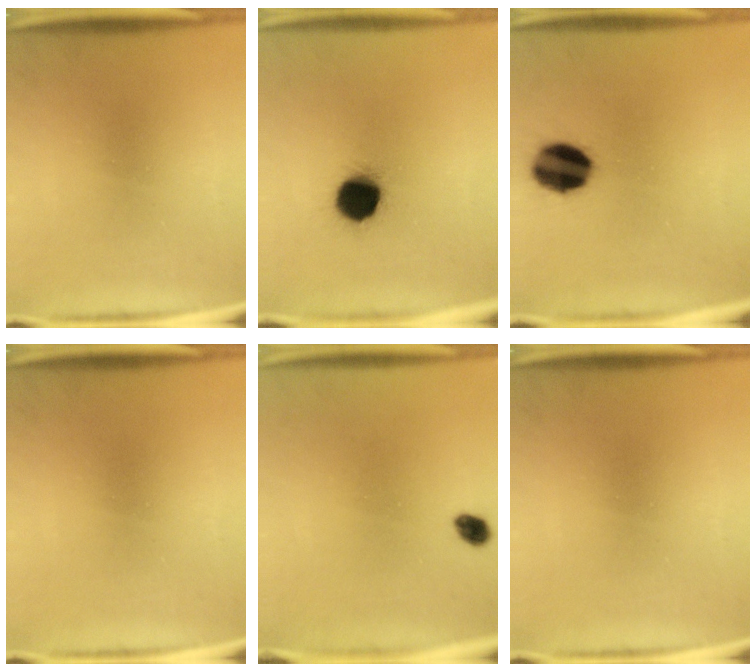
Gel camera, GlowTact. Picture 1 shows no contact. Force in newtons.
{"total": 11.5}
{"total": 13.0}
{"total": 0.0}
{"total": 2.0}
{"total": 0.0}